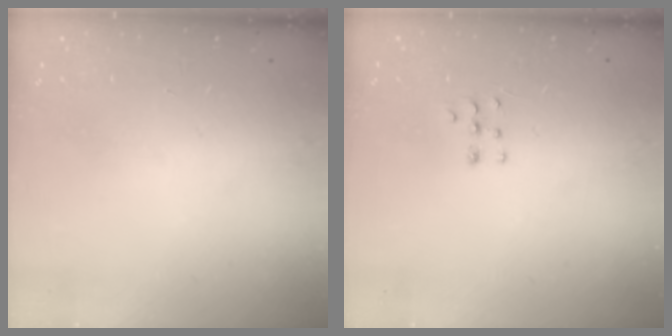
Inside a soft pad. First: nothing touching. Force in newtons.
{"total": 4.4, "press": 4.3, "slide": 0.9}